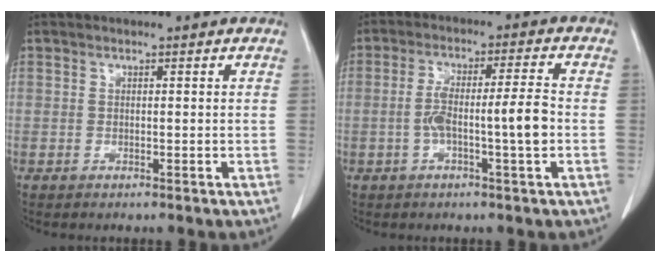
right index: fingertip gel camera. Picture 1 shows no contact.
{"total": 7.5, "force": [-1.6, 0.2, 7.3], "torque": [-0.138, 0.014, -0.026]}